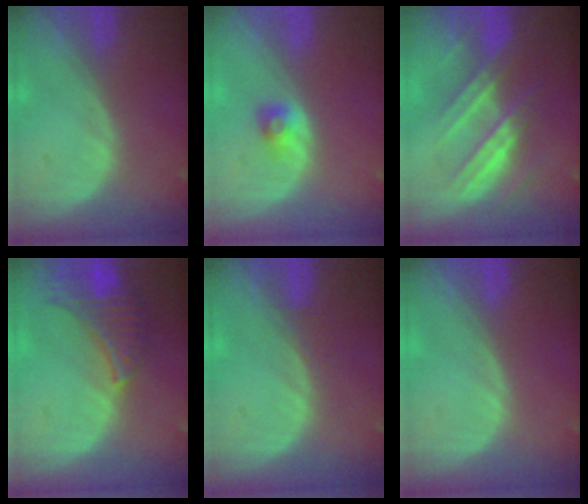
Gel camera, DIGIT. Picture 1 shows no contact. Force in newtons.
{"total": 2.0, "press": 2.0, "slide": 0.3}
{"total": 7.2, "press": 7.2, "slide": 0.8}
{"total": 8.0, "press": 7.4, "slide": 3.0}
{"total": 1.0, "press": 0.9, "slide": 0.3}
{"total": 0.0}